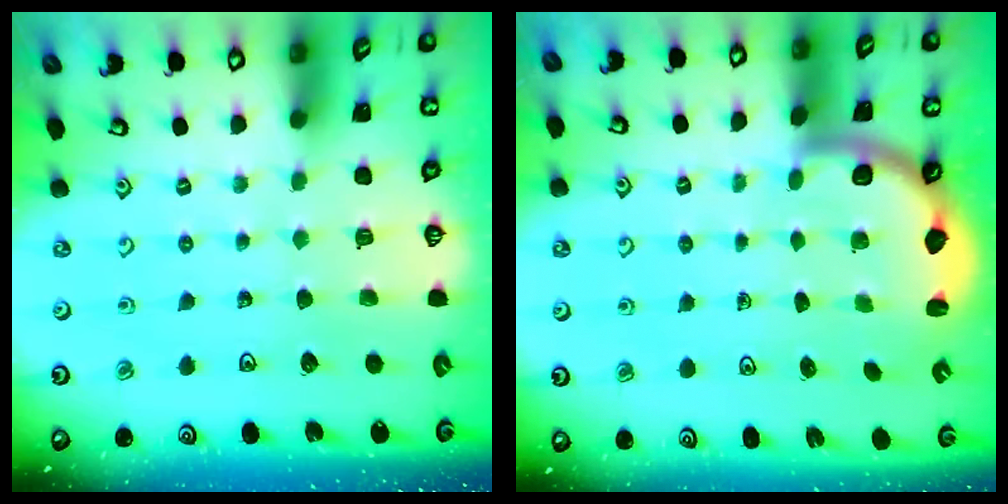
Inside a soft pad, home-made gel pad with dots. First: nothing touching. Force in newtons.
{"total": 2.5, "press": 2.4, "slide": 0.7}